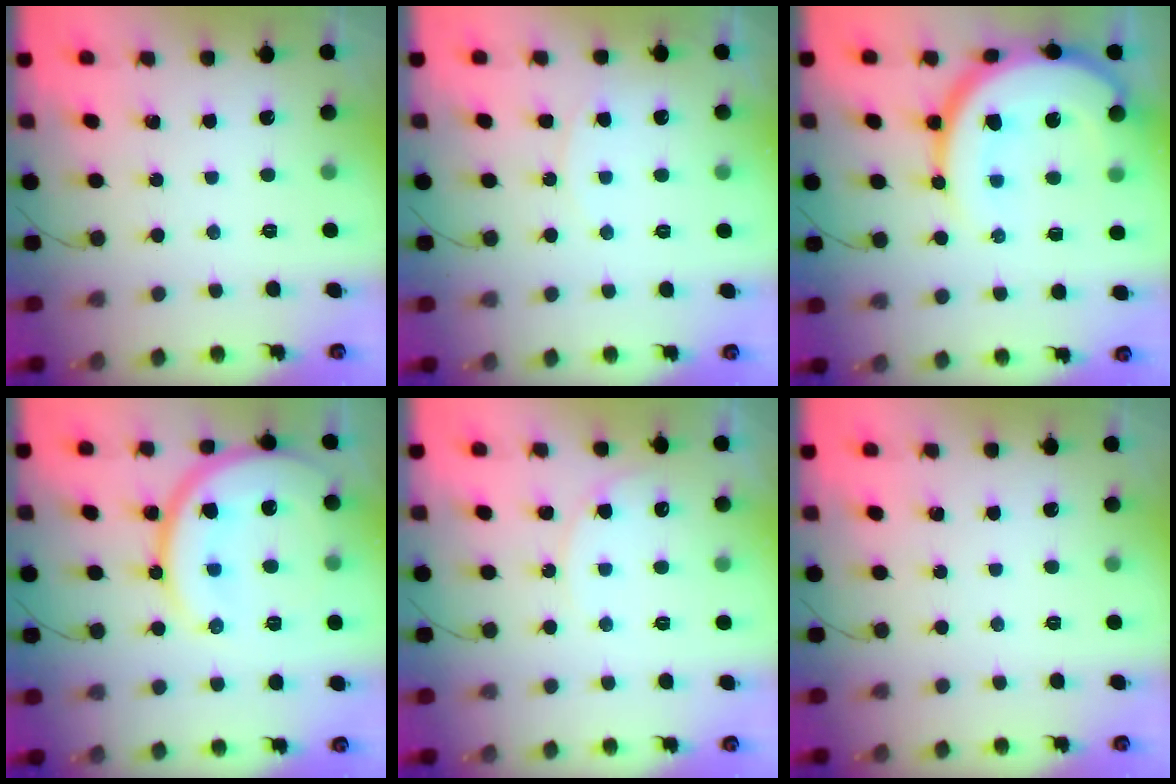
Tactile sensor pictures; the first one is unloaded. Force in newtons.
{"total": 5.2, "press": 5.1, "slide": 0.6}
{"total": 18.1, "press": 18.0, "slide": 1.9}
{"total": 20.0, "press": 19.9, "slide": 1.9}
{"total": 6.0, "press": 6.0, "slide": 0.4}
{"total": 0.0}